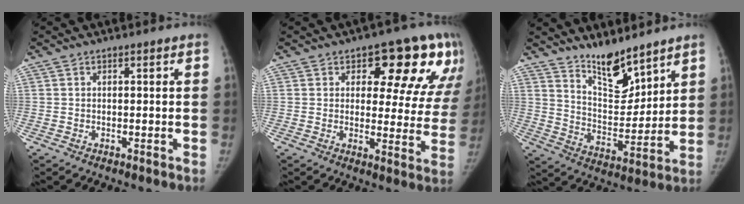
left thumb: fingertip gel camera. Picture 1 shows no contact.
{"total": 16.3, "force": [8.5, 8.2, 11.2], "torque": [-0.072, -0.032, 0.100]}
{"total": 11.3, "force": [9.1, 3.7, 5.4], "torque": [-0.063, -0.081, 0.171]}